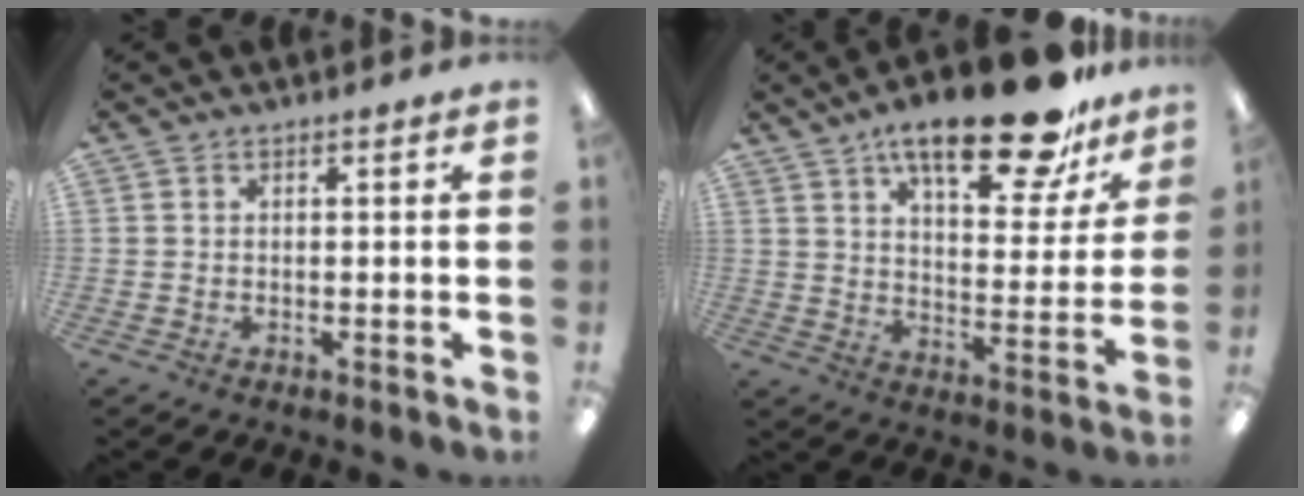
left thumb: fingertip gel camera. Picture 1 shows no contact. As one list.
[{"total": 21.4, "force": [15.3, 7.0, 13.2], "torque": [-0.196, -0.091, 0.249]}]